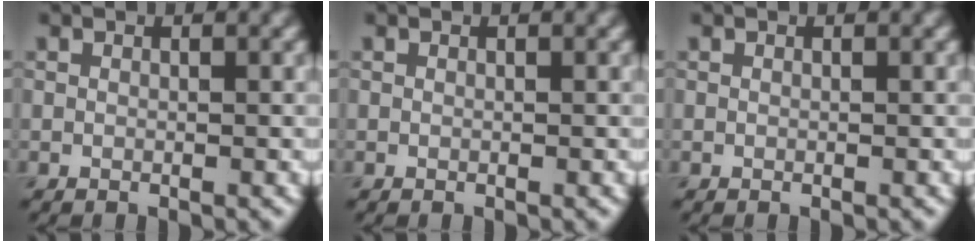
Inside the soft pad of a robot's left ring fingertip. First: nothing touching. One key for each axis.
{"total": 0.0}
{"total": 0.0}